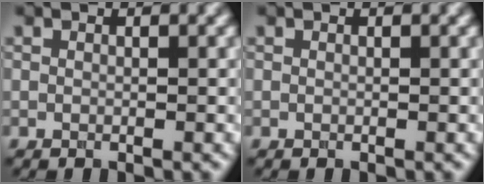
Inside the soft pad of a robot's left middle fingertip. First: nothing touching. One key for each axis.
{"total": 0.0}